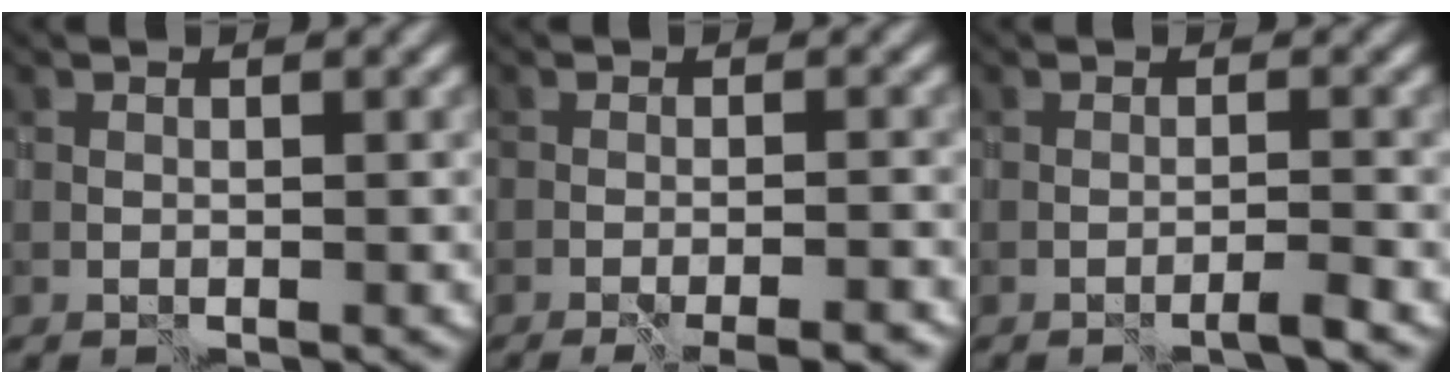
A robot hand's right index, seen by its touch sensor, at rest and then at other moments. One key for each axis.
{"total": 4.8, "fx": -3.9, "fy": 0.5, "fz": 2.8, "tx": -0.023, "ty": 0.000, "tz": -0.043}
{"total": 1.5, "fx": -1.1, "fy": -0.8, "fz": 0.6, "tx": -0.003, "ty": 0.001, "tz": -0.025}